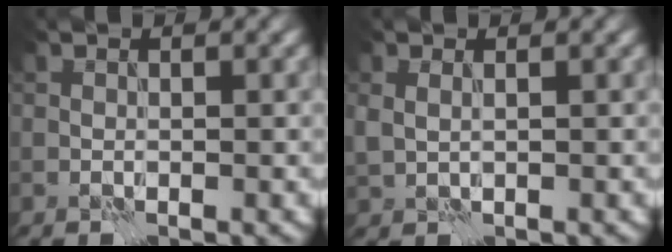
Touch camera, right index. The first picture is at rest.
{"total": 1.1, "force": [0.3, 0.6, 0.8], "torque": [-0.019, -0.002, 0.011]}